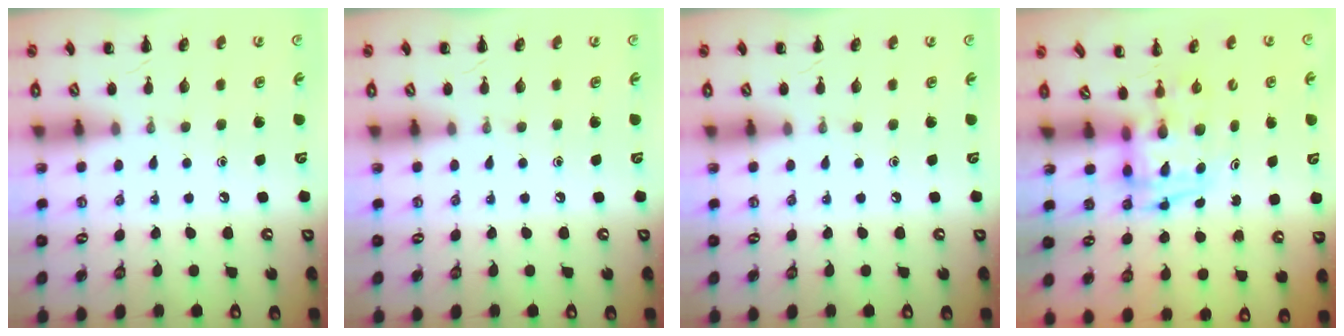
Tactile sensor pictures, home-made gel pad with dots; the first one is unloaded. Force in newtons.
{"total": 0.0}
{"total": 0.0}
{"total": 3.2, "press": 3.2, "slide": 0.6}